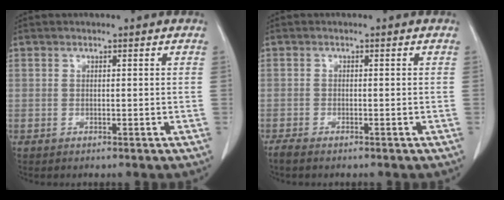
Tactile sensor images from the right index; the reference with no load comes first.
{"total": 2.7, "force": [-2.2, 0.5, 1.5], "torque": [-0.026, -0.007, -0.029]}